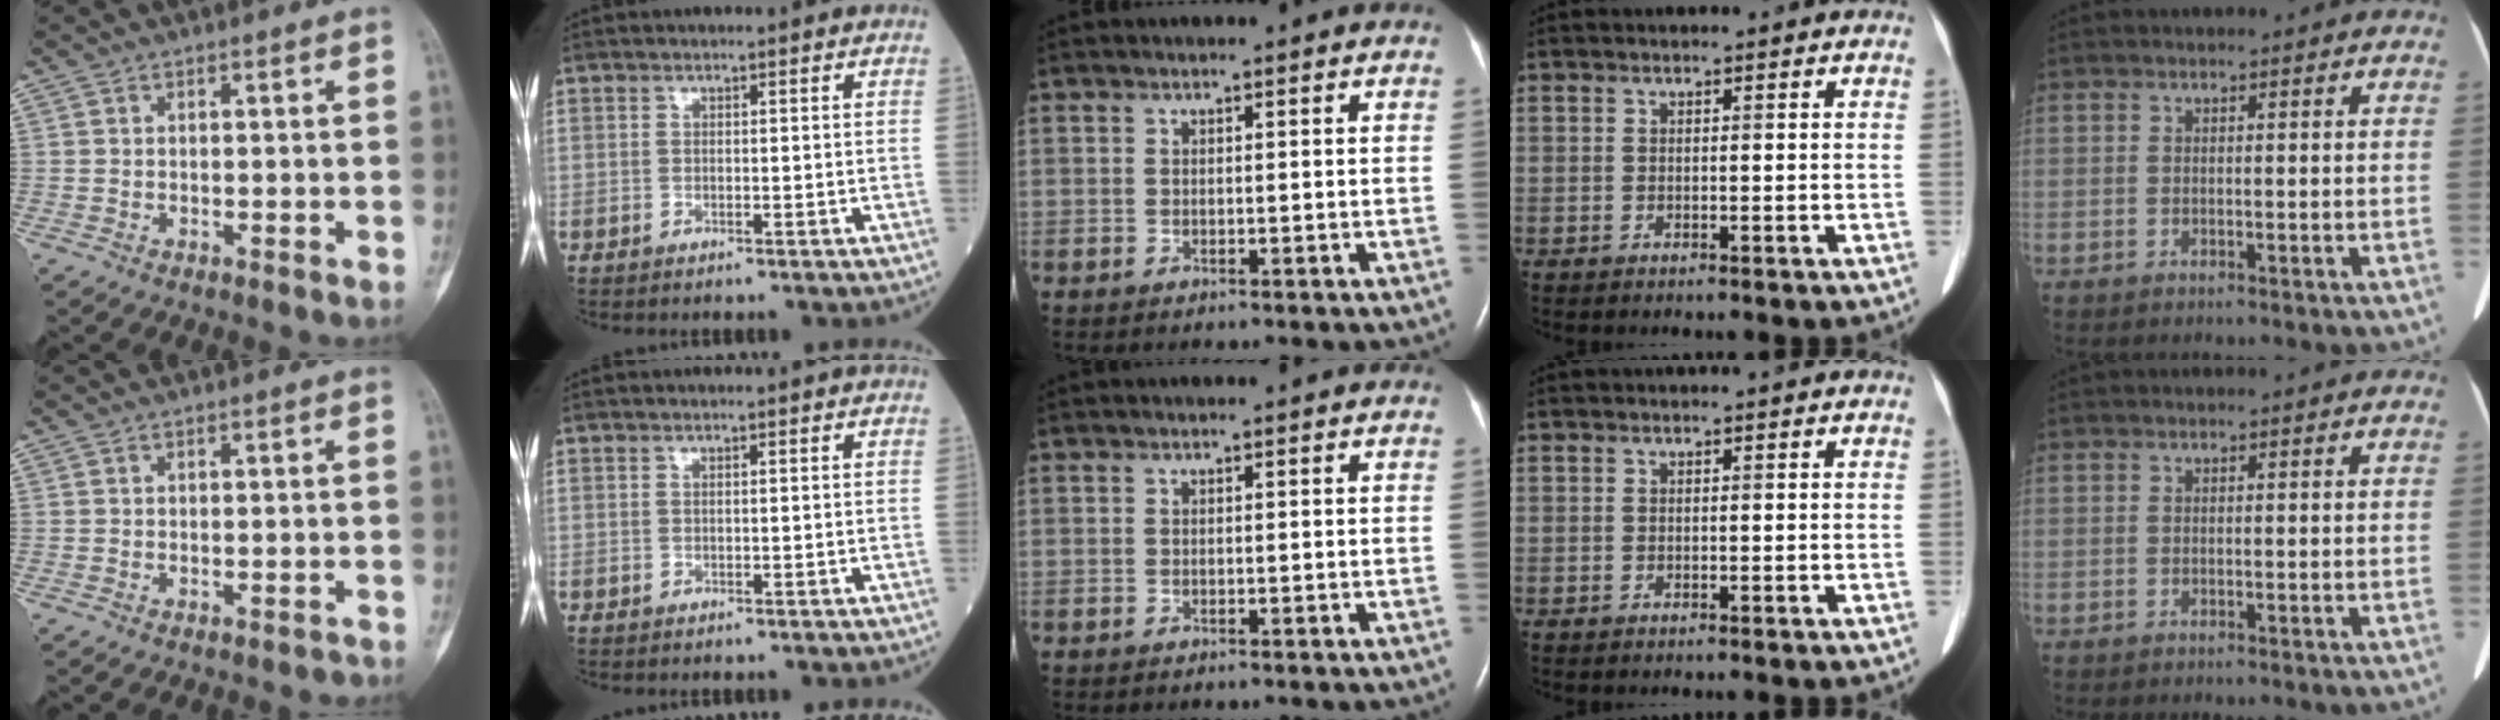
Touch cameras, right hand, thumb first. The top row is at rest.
{"thumb": {"total": 1.1, "force": [-0.9, 0.5, 0.1], "torque": [-0.004, 0.010, -0.012]}}